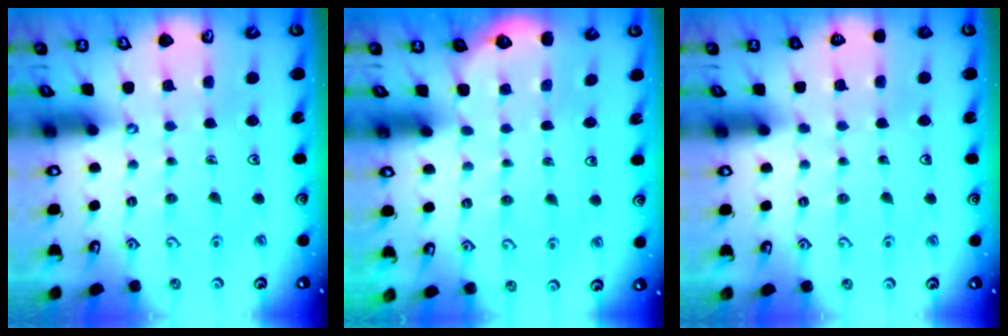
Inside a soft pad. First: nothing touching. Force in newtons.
{"total": 1.4, "press": 0.8, "slide": 1.2}
{"total": 0.0}